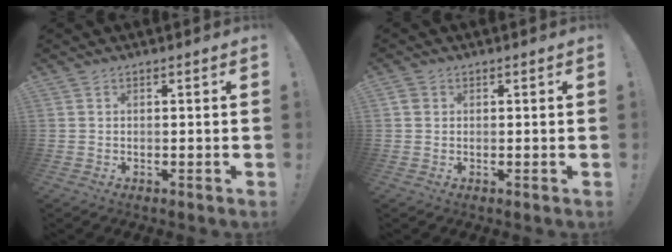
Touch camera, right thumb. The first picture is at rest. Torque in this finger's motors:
{"motor_torque": [0.08, 0.03, 0.29, 0.06, 0.00]}